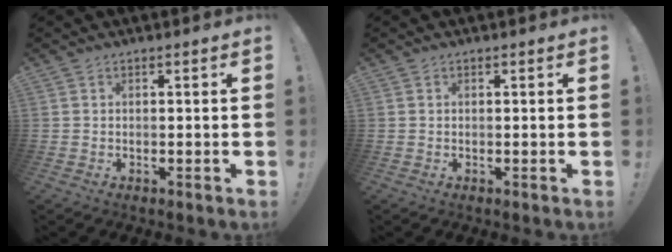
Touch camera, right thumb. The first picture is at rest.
{"total": 0.0}